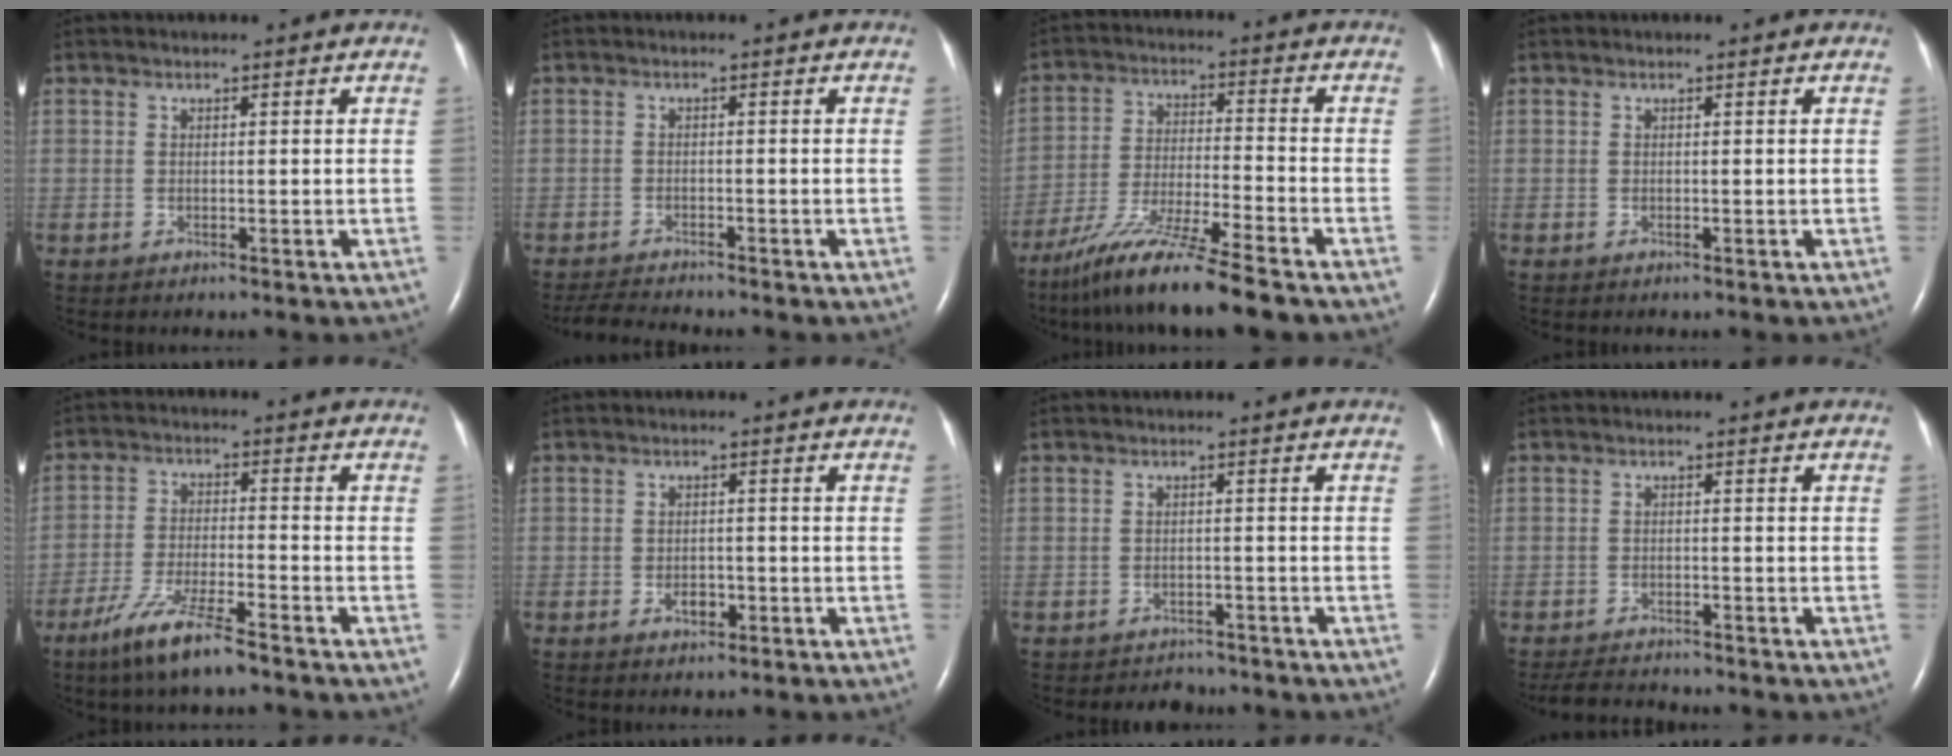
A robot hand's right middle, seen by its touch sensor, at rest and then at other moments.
{"total": 3.4, "force": [-3.4, -0.3, 0.7], "torque": [-0.019, -0.020, -0.058]}
{"total": 12.5, "force": [-9.7, -0.7, 7.8], "torque": [-0.147, -0.031, -0.173]}
{"total": 0.0}
{"total": 8.5, "force": [-6.1, 0.7, 5.9], "torque": [-0.127, -0.020, -0.113]}
{"total": 2.2, "force": [-1.0, 1.4, 1.4], "torque": [-0.020, 0.004, -0.011]}
{"total": 2.8, "force": [-2.5, 1.2, -0.4], "torque": [-0.002, 0.002, -0.037]}
{"total": 4.2, "force": [-4.1, 0.3, 0.9], "torque": [-0.021, -0.018, -0.068]}